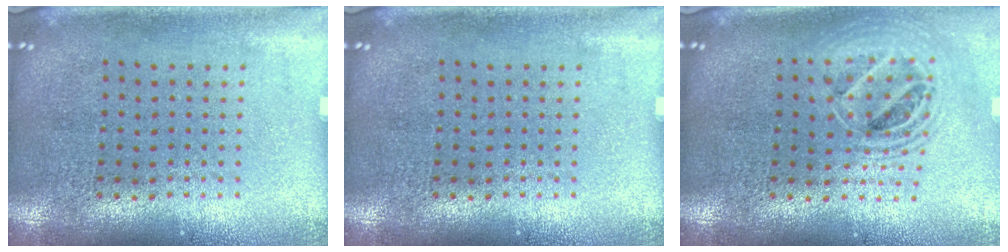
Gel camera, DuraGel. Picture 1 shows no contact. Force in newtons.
{"total": 0.0}
{"total": 1.8, "press": 1.5, "slide": 1.1}